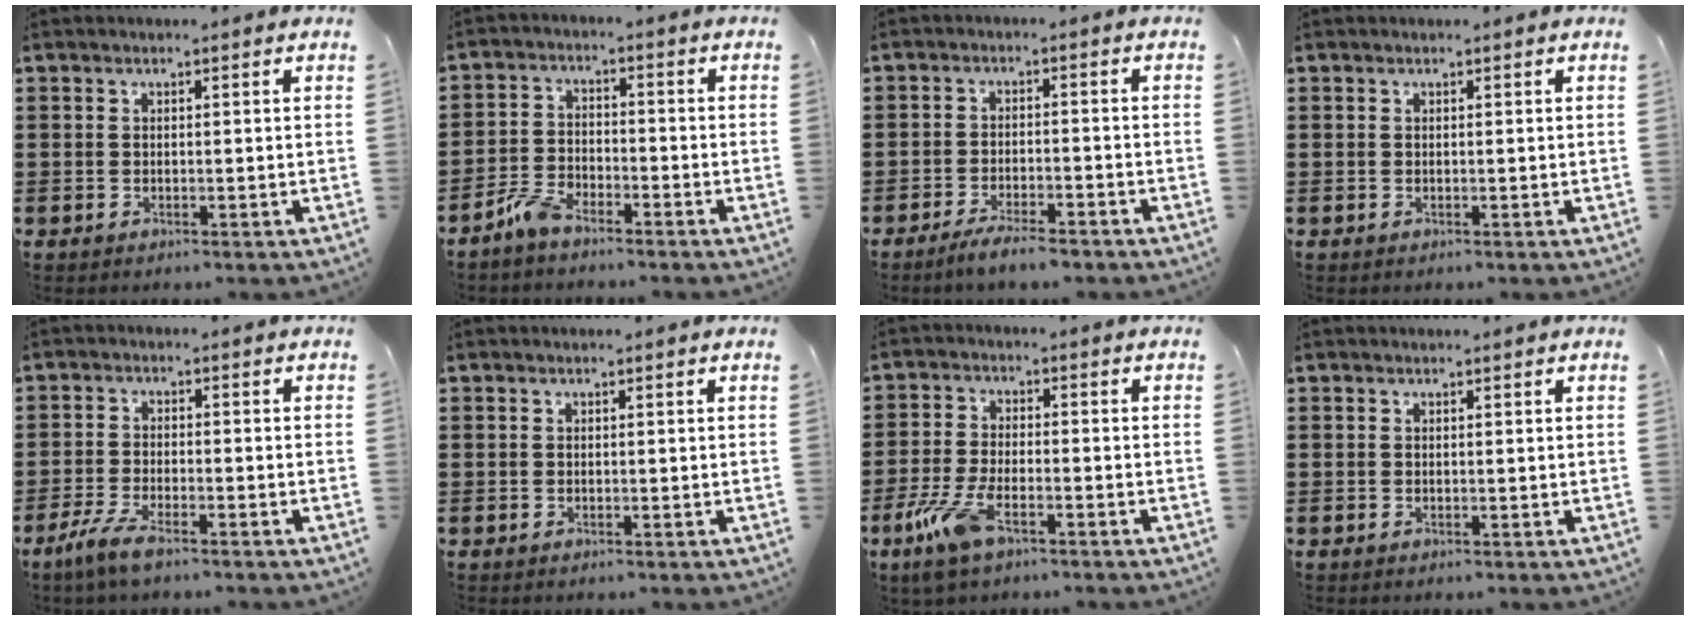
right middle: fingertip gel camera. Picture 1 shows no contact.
{"total": 4.2, "force": [-3.6, 1.3, 1.9], "torque": [-0.060, 0.005, -0.076]}
{"total": 3.9, "force": [-3.4, 0.3, 1.8], "torque": [-0.037, -0.004, -0.065]}
{"total": 0.0}
{"total": 4.4, "force": [-3.3, 0.6, 2.8], "torque": [-0.076, -0.012, -0.068]}
{"total": 0.0}
{"total": 7.5, "force": [-4.0, 2.6, 5.8], "torque": [-0.141, -0.011, -0.078]}
{"total": 0.0}